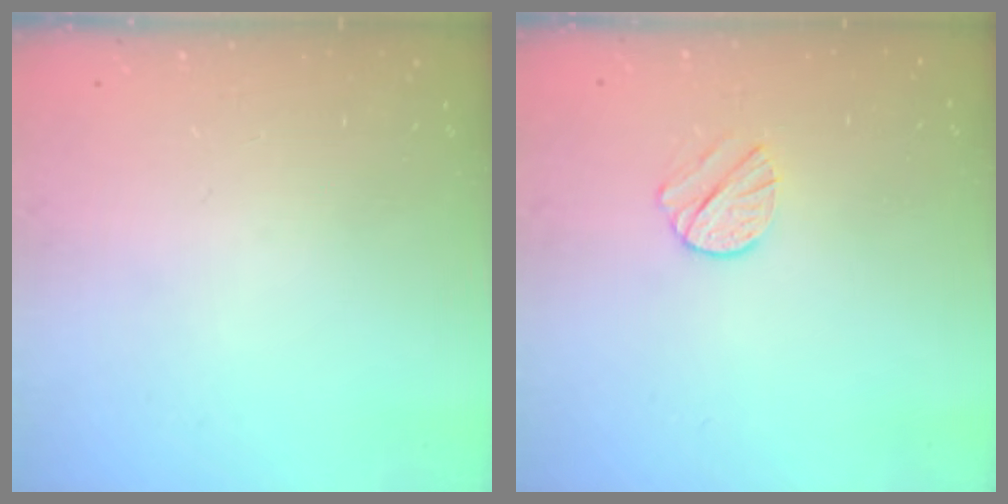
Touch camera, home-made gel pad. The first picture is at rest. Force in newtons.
{"total": 7.4, "press": 7.4, "slide": 0.6}